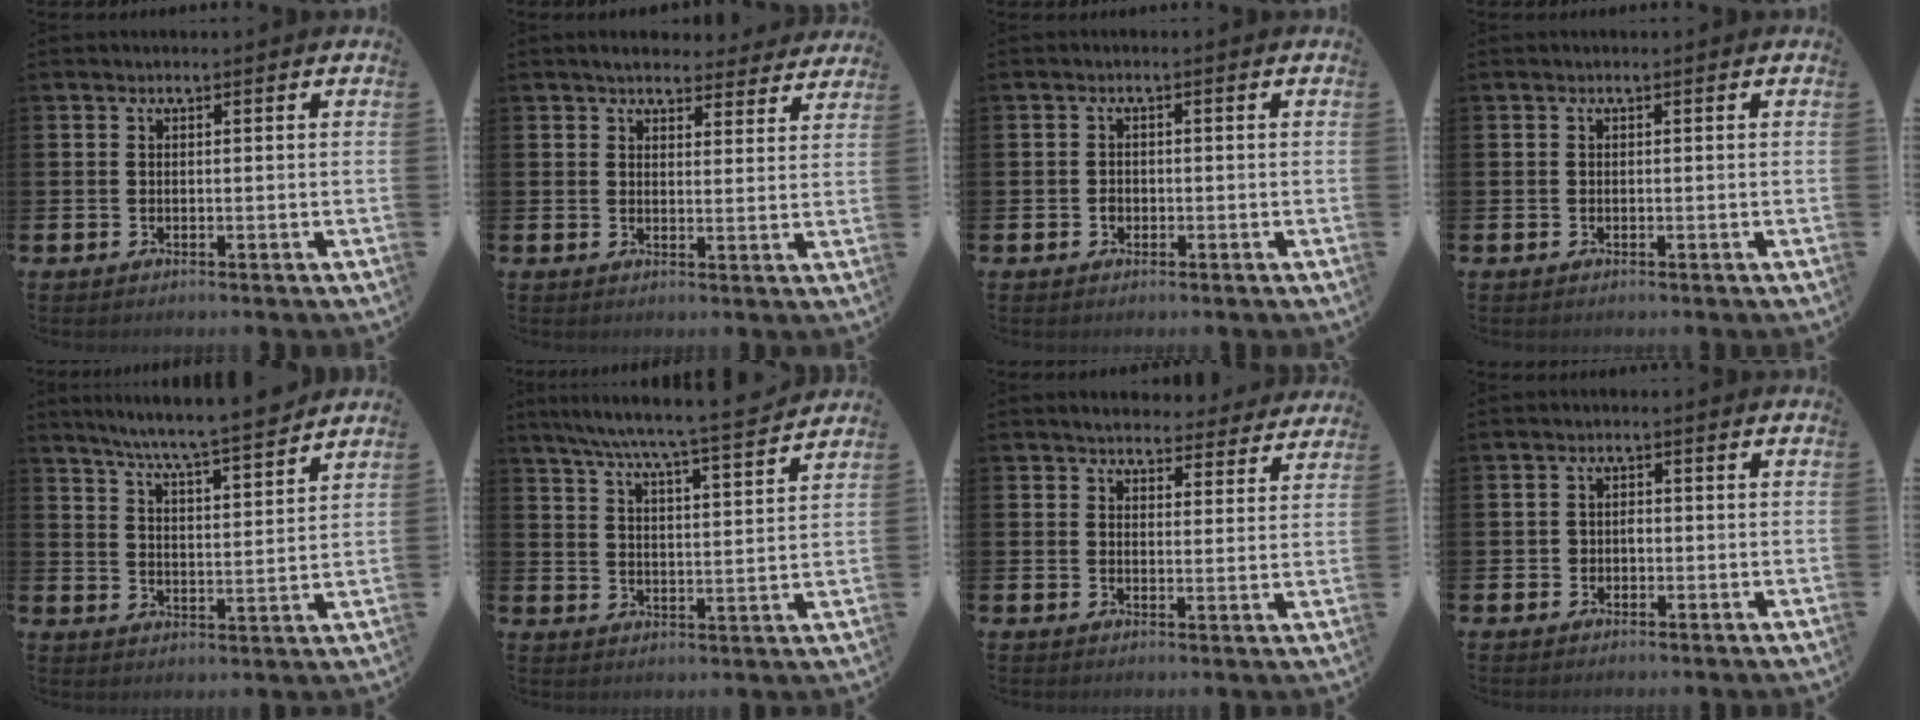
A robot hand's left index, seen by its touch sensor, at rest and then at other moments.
{"total": 4.3, "force": [4.0, 1.3, 0.5], "torque": [-0.011, -0.021, 0.070]}
{"total": 1.1, "force": [-0.4, 1.0, 0.3], "torque": [0.005, 0.001, -0.012]}
{"total": 0.0}
{"total": 7.3, "force": [7.0, -0.4, 2.3], "torque": [-0.057, -0.052, 0.118]}
{"total": 7.2, "force": [6.7, -0.2, 2.7], "torque": [-0.064, -0.048, 0.113]}
{"total": 4.3, "force": [4.2, 1.1, 0.2], "torque": [-0.008, -0.027, 0.073]}
{"total": 1.6, "force": [-0.3, 1.4, 0.7], "torque": [-0.002, 0.002, -0.012]}